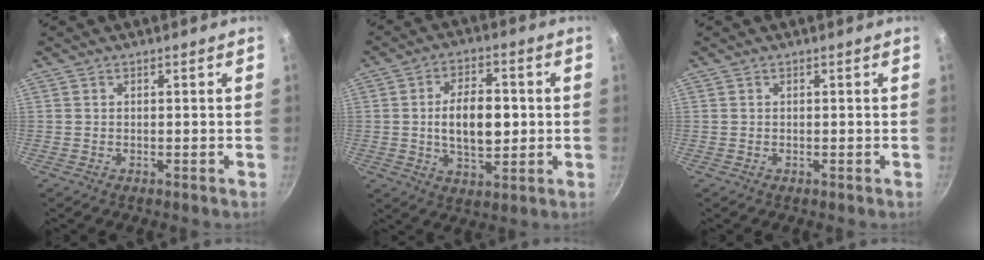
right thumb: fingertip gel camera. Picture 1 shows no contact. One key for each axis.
{"total": 11.1, "fx": 0.2, "fy": 6.1, "fz": 9.3, "tx": -0.137, "ty": 0.002, "tz": 0.007}
{"total": 0.0}